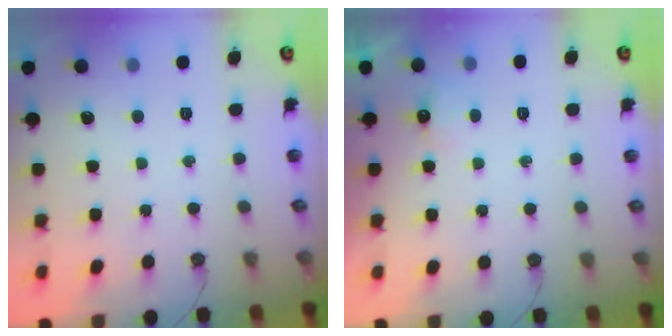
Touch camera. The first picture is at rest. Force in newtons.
{"total": 3.7, "press": 3.7, "slide": 0.6}